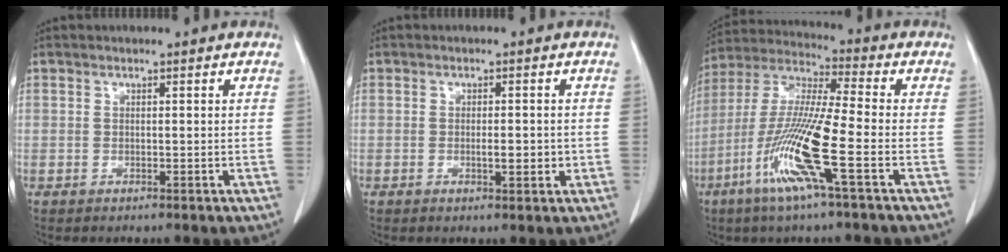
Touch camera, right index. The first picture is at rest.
{"total": 2.4, "force": [-0.3, 0.7, 2.3], "torque": [-0.037, 0.001, -0.001]}
{"total": 14.5, "force": [-5.6, -0.2, 13.4], "torque": [-0.276, -0.016, -0.115]}